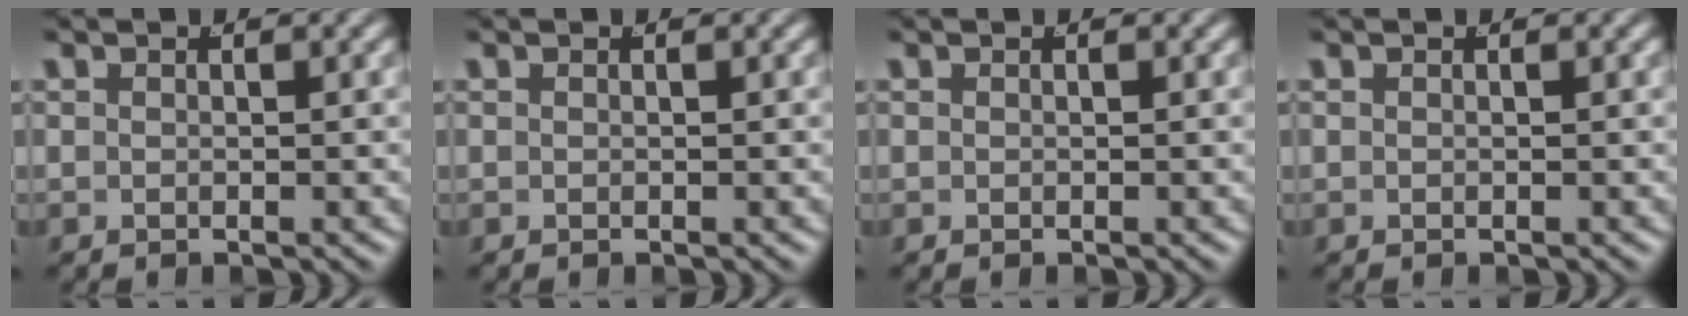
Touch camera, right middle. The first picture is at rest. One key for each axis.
{"total": 0.0}
{"total": 0.0}
{"total": 0.0}